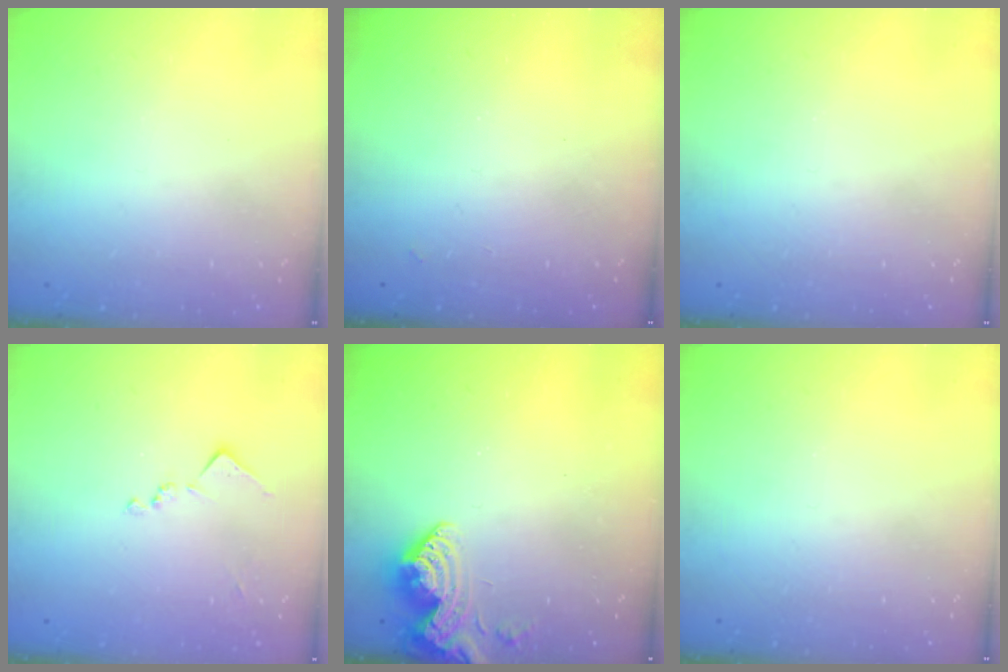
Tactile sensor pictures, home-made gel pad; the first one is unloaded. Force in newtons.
{"total": 1.1, "press": 1.0, "slide": 0.3}
{"total": 0.0}
{"total": 9.2, "press": 9.2, "slide": 0.4}
{"total": 9.9, "press": 9.8, "slide": 1.1}
{"total": 0.0}